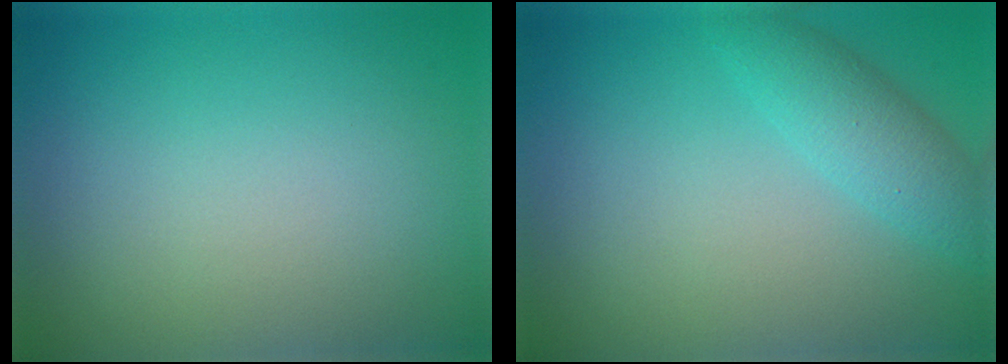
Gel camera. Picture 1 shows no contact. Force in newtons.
{"total": 3.1, "press": 3.1, "slide": 0.2}